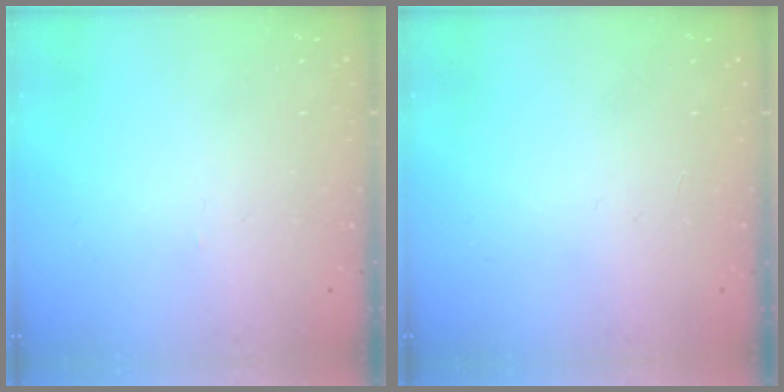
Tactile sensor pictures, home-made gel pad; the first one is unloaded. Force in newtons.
{"total": 0.0}